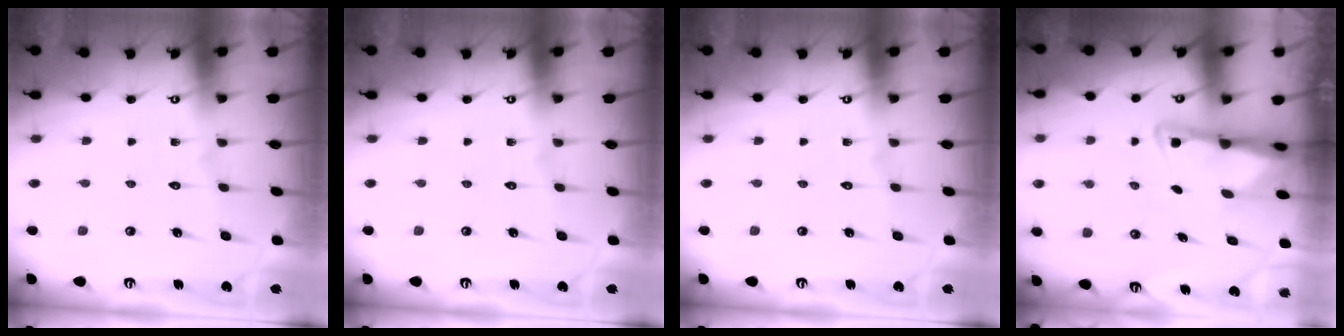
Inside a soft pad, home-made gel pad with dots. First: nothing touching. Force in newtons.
{"total": 0.0}
{"total": 0.0}
{"total": 3.0, "press": 3.0, "slide": 0.7}